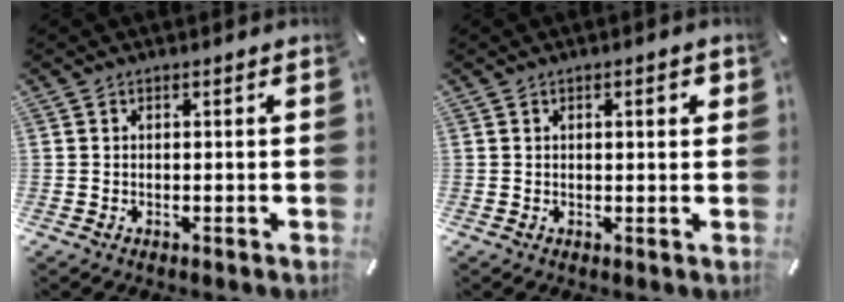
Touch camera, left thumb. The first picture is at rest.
{"total": 2.0, "force": [0.7, 0.6, 1.8], "torque": [-0.027, 0.002, 0.008]}